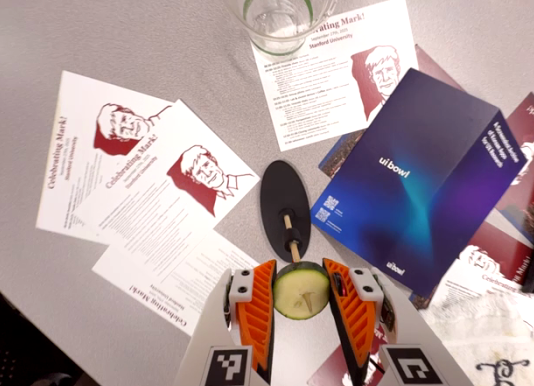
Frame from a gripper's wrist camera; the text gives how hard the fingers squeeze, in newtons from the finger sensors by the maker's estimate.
{"total": 13.6, "left": 14.0, "right": 13.2}